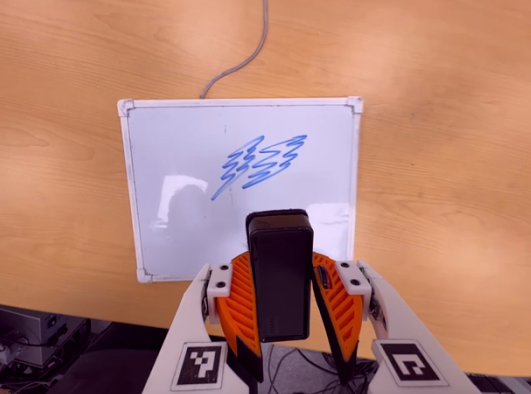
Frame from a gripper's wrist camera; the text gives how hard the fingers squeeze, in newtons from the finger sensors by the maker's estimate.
{"total": 6.4, "left": 6.2, "right": 6.6}